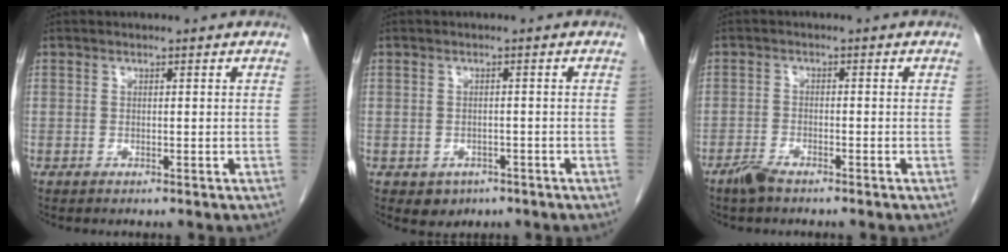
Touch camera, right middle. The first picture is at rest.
{"total": 2.8, "force": [-1.5, 2.2, 0.8], "torque": [-0.015, 0.003, -0.012]}
{"total": 2.8, "force": [-2.3, 0.6, 1.6], "torque": [-0.035, -0.003, -0.044]}